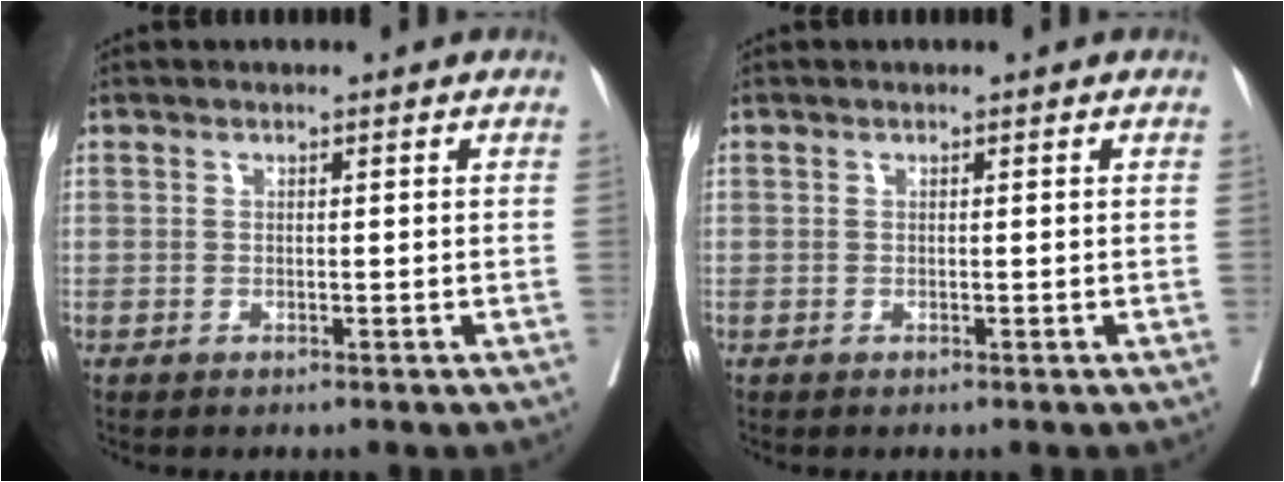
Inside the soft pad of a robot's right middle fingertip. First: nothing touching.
{"total": 0.0}